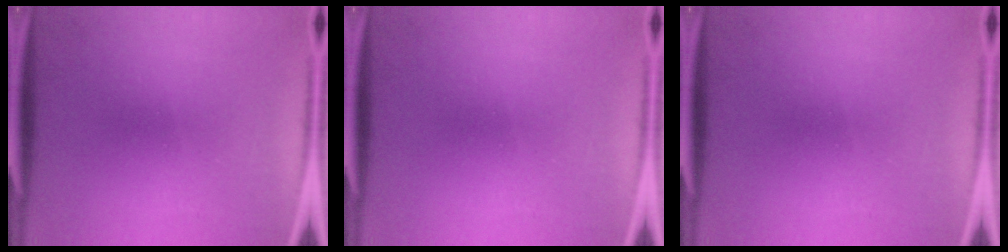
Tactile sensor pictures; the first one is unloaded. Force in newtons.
{"total": 0.0}
{"total": 0.0}